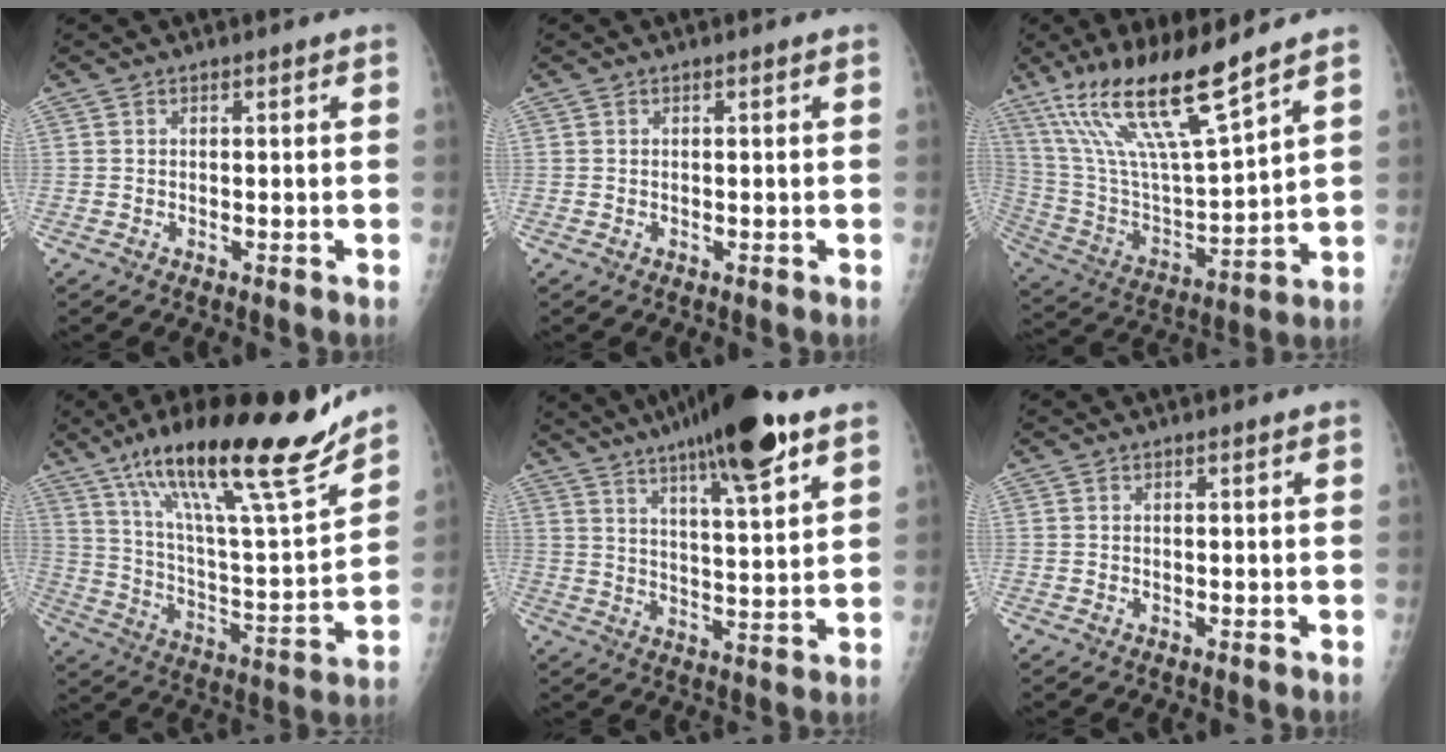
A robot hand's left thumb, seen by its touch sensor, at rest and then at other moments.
{"total": 0.0}
{"total": 19.9, "force": [13.6, 3.0, 14.3], "torque": [-0.260, -0.064, 0.262]}
{"total": 27.0, "force": [18.6, 4.8, 18.9], "torque": [-0.289, -0.063, 0.314]}
{"total": 18.2, "force": [11.5, 3.3, 13.6], "torque": [-0.205, -0.038, 0.183]}
{"total": 0.0}